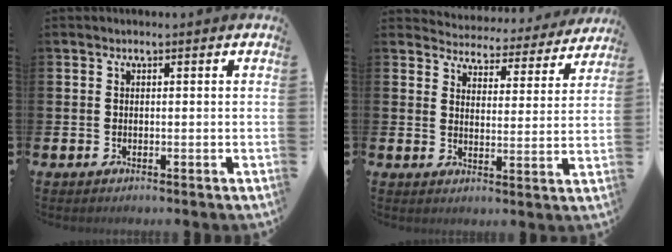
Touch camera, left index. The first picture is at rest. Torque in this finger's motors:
{"motor_torque": [1.04, -1.10, 0.10, 0.00]}